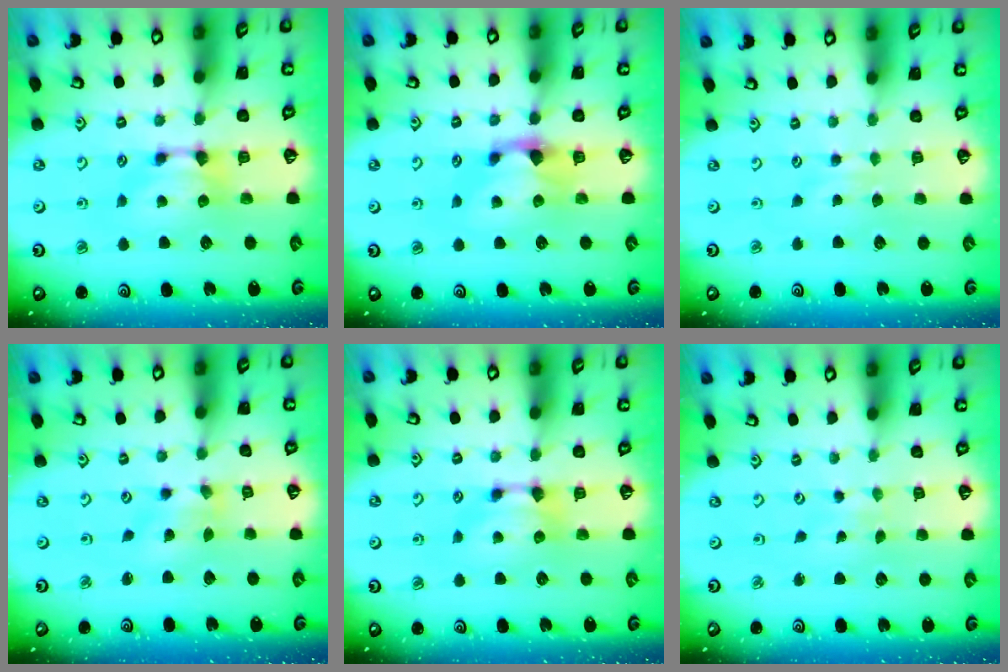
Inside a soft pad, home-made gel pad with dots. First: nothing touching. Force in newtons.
{"total": 0.7, "press": 0.4, "slide": 0.6}
{"total": 2.4, "press": 2.4, "slide": 0.2}
{"total": 1.8, "press": 1.6, "slide": 0.9}
{"total": 0.0}
{"total": 5.1, "press": 5.0, "slide": 0.3}